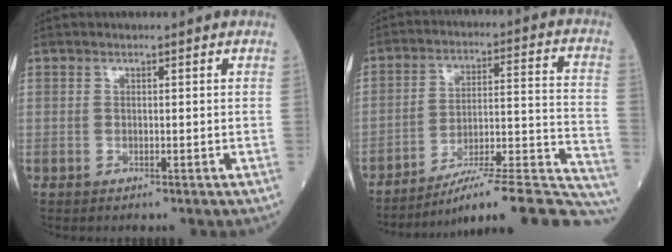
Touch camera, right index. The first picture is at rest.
{"total": 23.6, "force": [-21.3, 1.4, 10.0], "torque": [-0.070, 0.023, -0.301]}